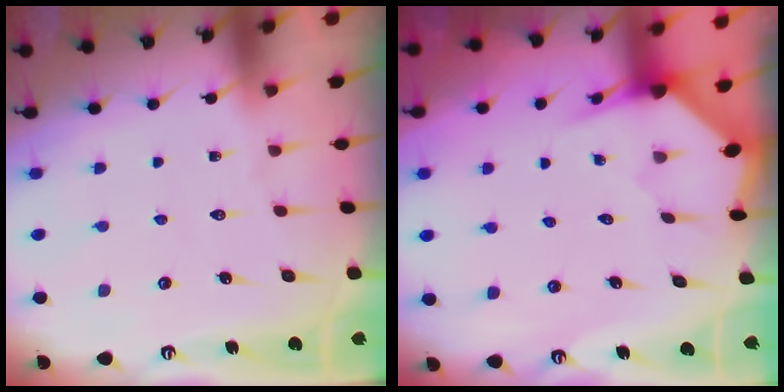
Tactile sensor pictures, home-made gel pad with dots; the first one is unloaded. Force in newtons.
{"total": 3.2, "press": 3.2, "slide": 0.3}